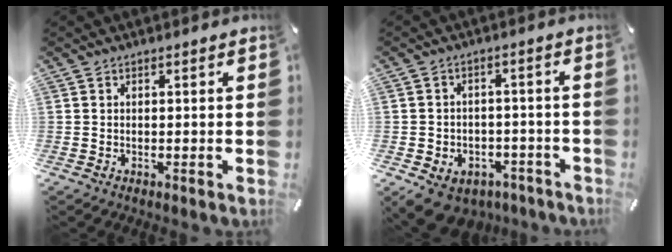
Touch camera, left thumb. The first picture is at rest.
{"total": 6.8, "force": [-4.1, 4.9, 2.4], "torque": [-0.044, 0.037, -0.072]}